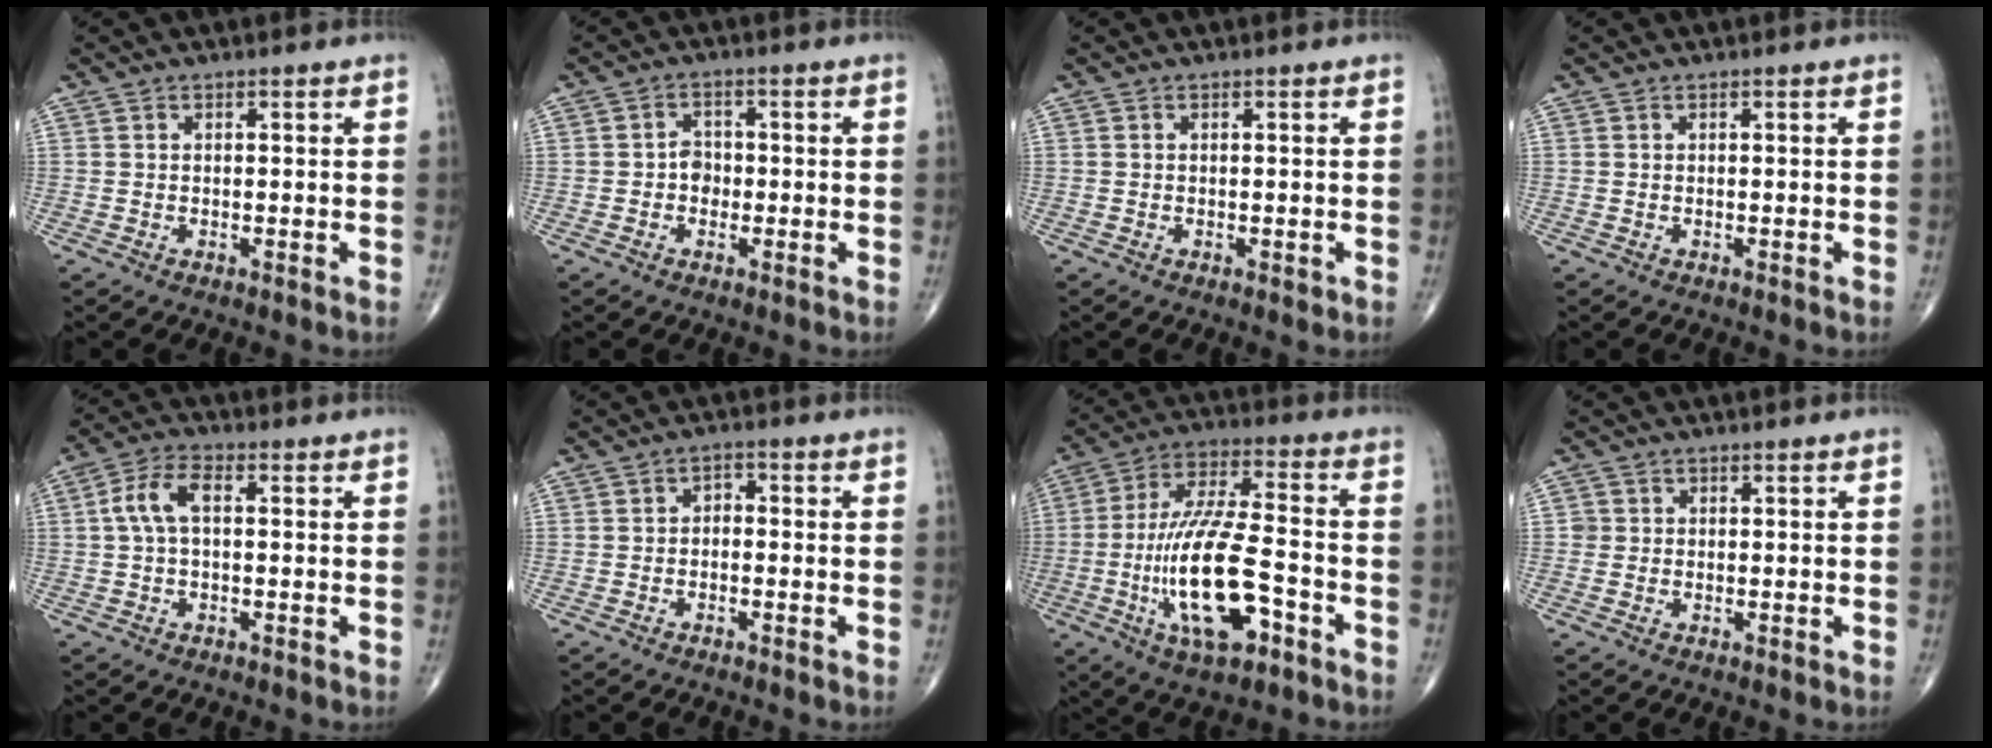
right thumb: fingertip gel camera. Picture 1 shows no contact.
{"total": 2.9, "force": [-0.6, 2.4, 1.5], "torque": [-0.004, 0.009, -0.018]}
{"total": 0.7, "force": [-0.2, 0.4, 0.5], "torque": [-0.005, -0.001, -0.002]}
{"total": 0.0}
{"total": 6.0, "force": [0.7, 3.0, 5.2], "torque": [-0.110, 0.022, 0.008]}
{"total": 1.9, "force": [-0.6, 1.3, 1.3], "torque": [-0.010, 0.016, -0.019]}
{"total": 18.6, "force": [-5.7, 6.2, 16.6], "torque": [-0.336, 0.028, -0.096]}
{"total": 1.1, "force": [0.0, 1.1, 0.0], "torque": [0.008, 0.004, -0.001]}